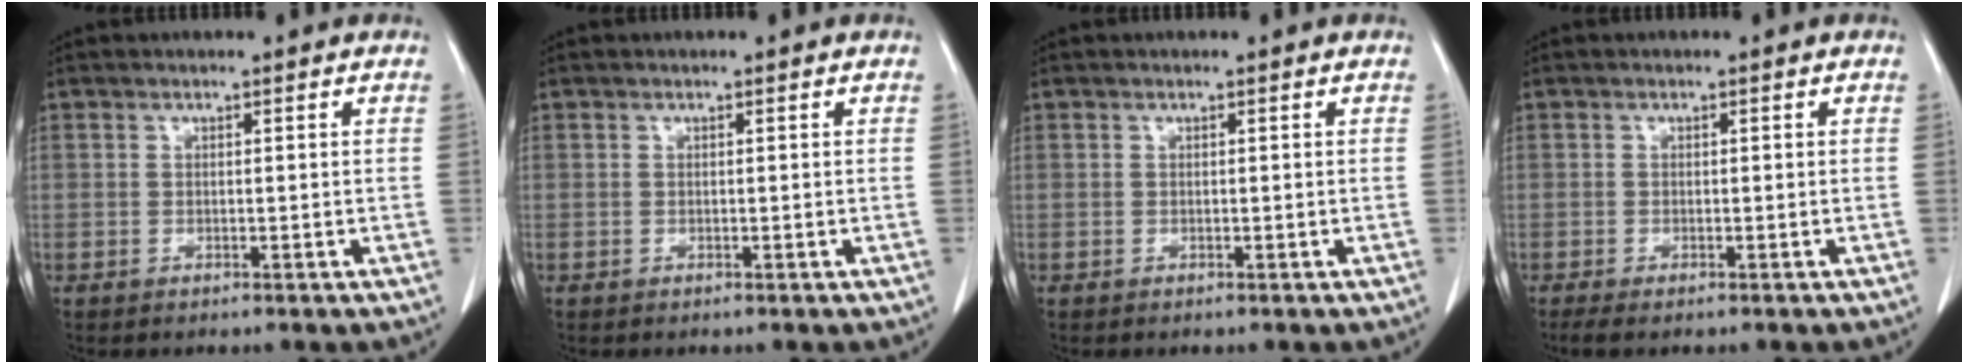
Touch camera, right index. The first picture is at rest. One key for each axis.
{"total": 0.0}
{"total": 0.0}
{"total": 2.2, "fx": -1.7, "fy": 0.5, "fz": 1.4, "tx": -0.022, "ty": -0.007, "tz": -0.025}